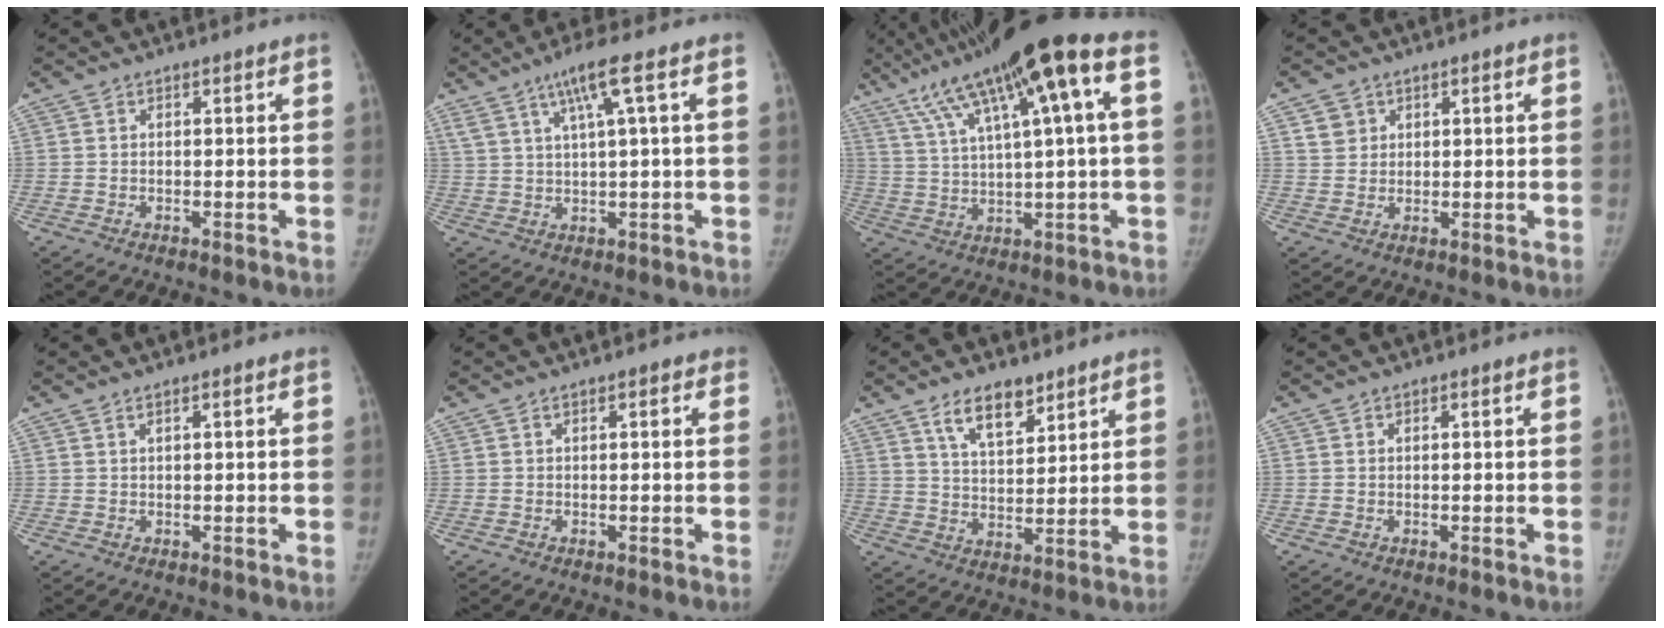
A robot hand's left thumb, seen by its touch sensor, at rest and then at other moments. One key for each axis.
{"total": 6.7, "fx": 3.2, "fy": -0.3, "fz": 5.9, "tx": -0.116, "ty": -0.002, "tz": 0.065}
{"total": 19.4, "fx": 7.9, "fy": 2.8, "fz": 17.5, "tx": -0.302, "ty": 0.023, "tz": 0.136}
{"total": 3.1, "fx": 1.5, "fy": 2.8, "fz": 0.2, "tx": 0.014, "ty": -0.008, "tz": 0.026}
{"total": 0.0}
{"total": 1.3, "fx": 0.5, "fy": 0.6, "fz": 1.1, "tx": -0.008, "ty": 0.003, "tz": 0.003}
{"total": 8.7, "fx": 5.9, "fy": 3.9, "fz": 5.1, "tx": -0.064, "ty": -0.039, "tz": 0.107}
{"total": 0.0}